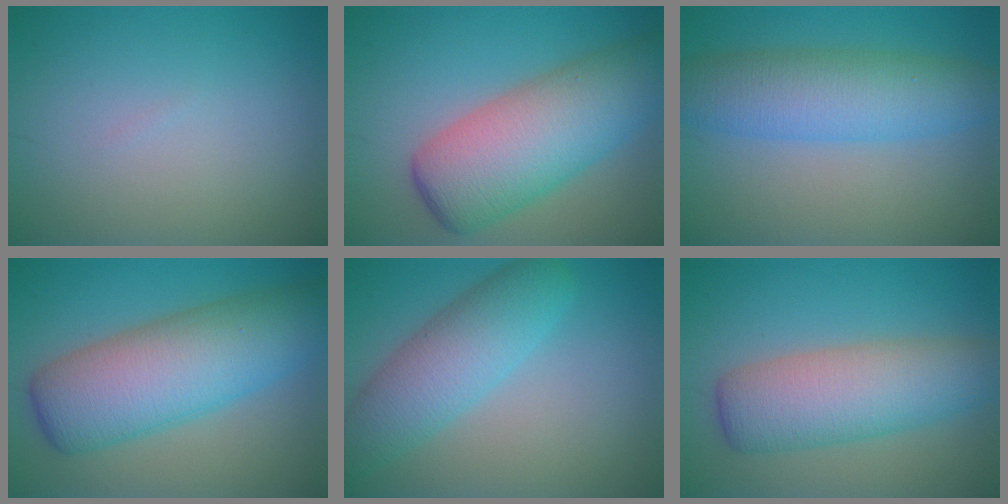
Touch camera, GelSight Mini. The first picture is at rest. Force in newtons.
{"total": 7.9, "press": 7.9, "slide": 0.3}
{"total": 6.8, "press": 6.8, "slide": 0.1}
{"total": 10.2, "press": 10.2, "slide": 0.2}
{"total": 5.8, "press": 5.8, "slide": 0.2}
{"total": 7.1, "press": 7.1, "slide": 0.3}